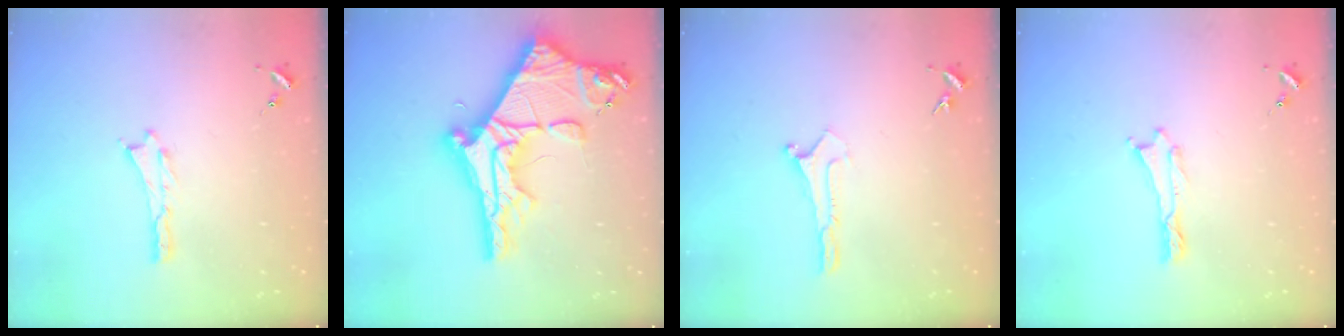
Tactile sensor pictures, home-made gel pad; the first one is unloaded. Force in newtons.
{"total": 12.9, "press": 12.9, "slide": 1.3}
{"total": 0.0}
{"total": 0.0}